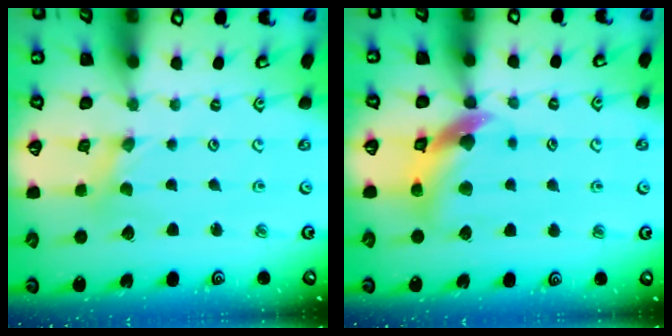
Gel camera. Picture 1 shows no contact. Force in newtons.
{"total": 10.5, "press": 10.4, "slide": 1.6}